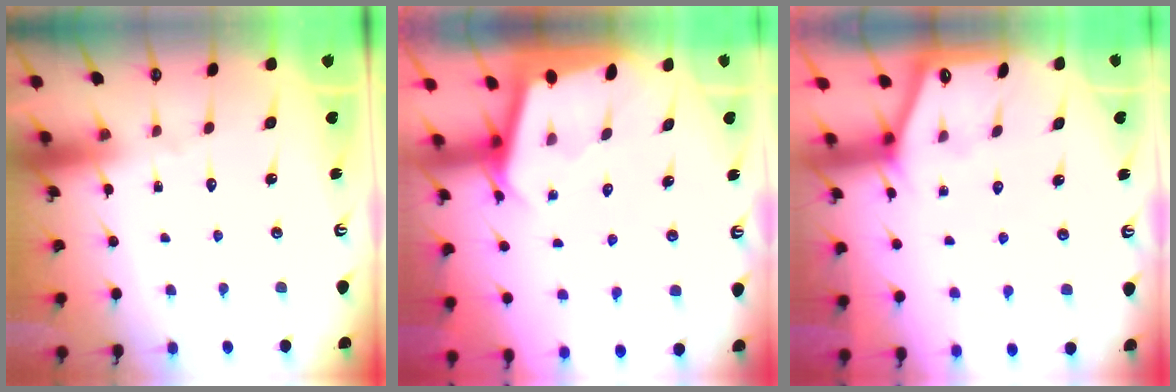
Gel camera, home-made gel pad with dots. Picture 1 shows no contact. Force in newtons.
{"total": 1.9, "press": 1.9, "slide": 0.0}
{"total": 1.3, "press": 1.2, "slide": 0.2}